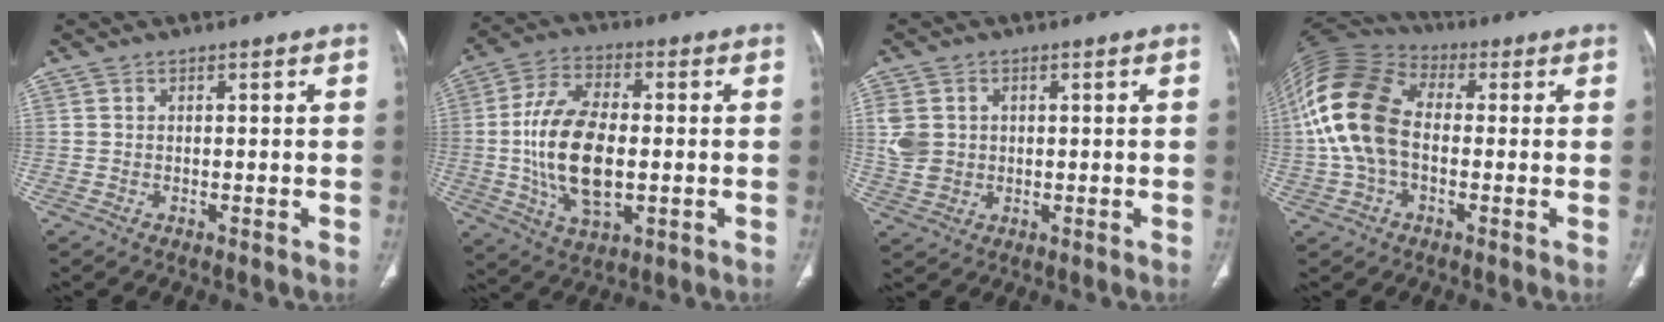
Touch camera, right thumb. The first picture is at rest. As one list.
[{"total": 16.6, "force": [-1.1, 8.7, 14.1], "torque": [-0.268, 0.005, -0.017]}, {"total": 5.9, "force": [0.9, 4.9, 3.2], "torque": [-0.057, 0.002, 0.025]}, {"total": 16.5, "force": [-0.2, 10.6, 12.6], "torque": [-0.270, 0.037, -0.011]}]